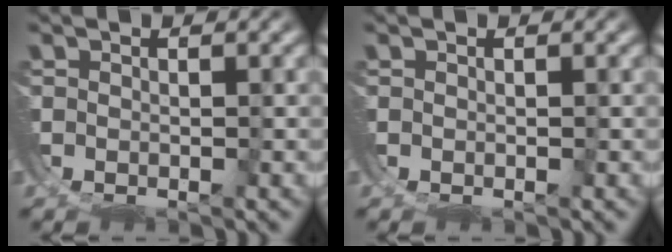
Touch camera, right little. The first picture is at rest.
{"total": 0.0}